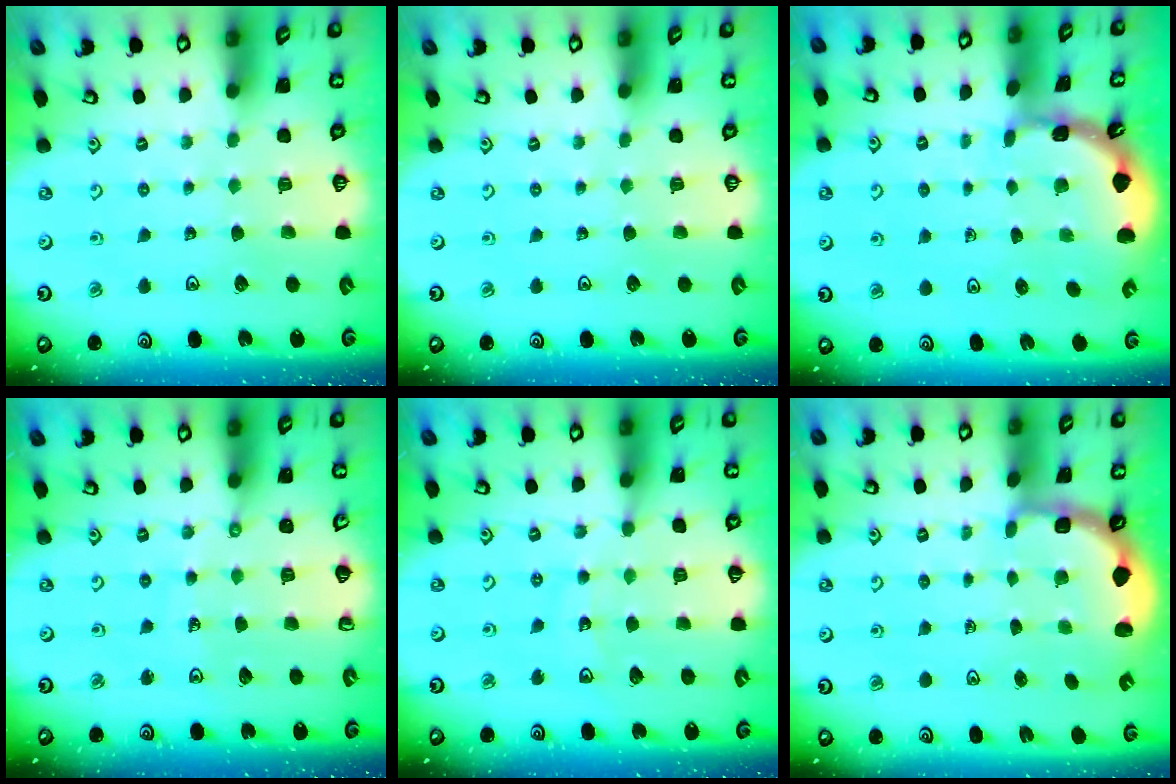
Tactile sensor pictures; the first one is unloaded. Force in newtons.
{"total": 0.0}
{"total": 1.7, "press": 1.7, "slide": 0.1}
{"total": 3.9, "press": 3.9, "slide": 0.2}
{"total": 11.0, "press": 10.6, "slide": 3.2}
{"total": 2.5, "press": 2.3, "slide": 1.1}